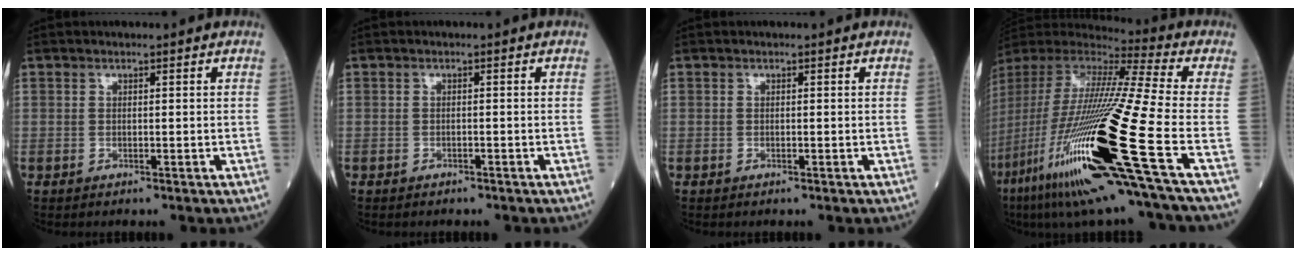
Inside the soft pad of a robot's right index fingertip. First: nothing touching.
{"total": 2.4, "force": [-1.8, 1.1, 1.0], "torque": [-0.027, -0.003, -0.018]}
{"total": 0.0}
{"total": 34.6, "force": [-11.9, 2.6, 32.3], "torque": [-0.630, -0.074, -0.224]}